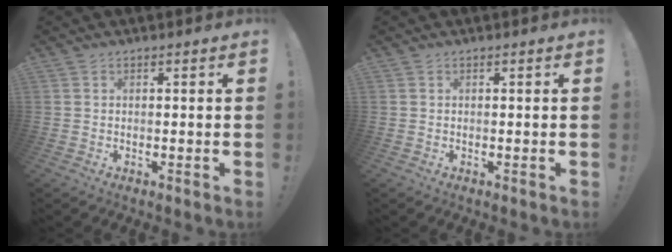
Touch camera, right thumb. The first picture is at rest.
{"total": 0.0}